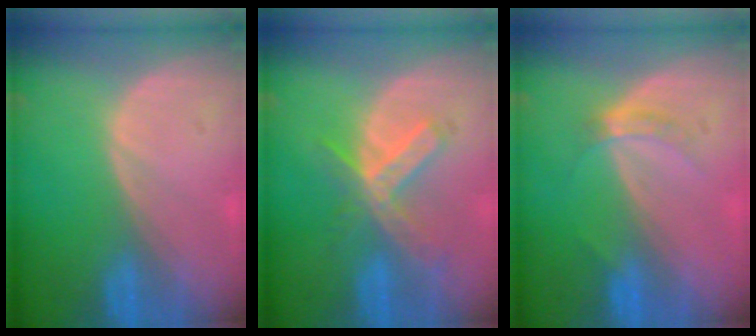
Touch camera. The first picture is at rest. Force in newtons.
{"total": 6.5, "press": 5.9, "slide": 2.8}
{"total": 2.8, "press": 2.5, "slide": 1.3}